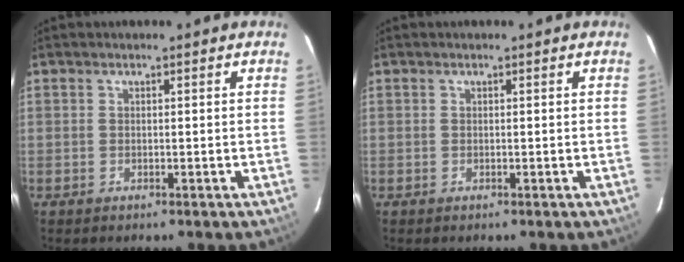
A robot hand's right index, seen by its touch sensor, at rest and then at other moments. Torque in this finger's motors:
{"motor_torque": [0.00, 0.00, 0.00, 0.00]}